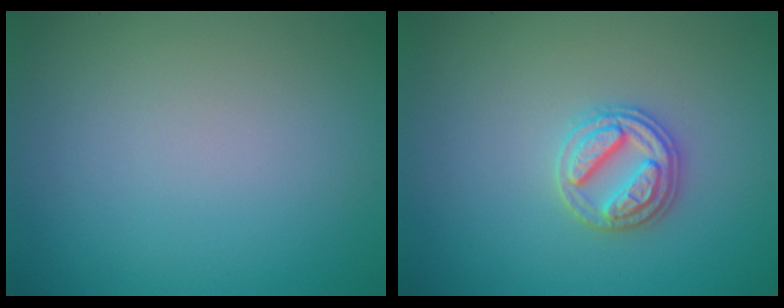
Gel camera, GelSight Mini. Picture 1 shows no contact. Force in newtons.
{"total": 2.8, "press": 2.8, "slide": 0.2}